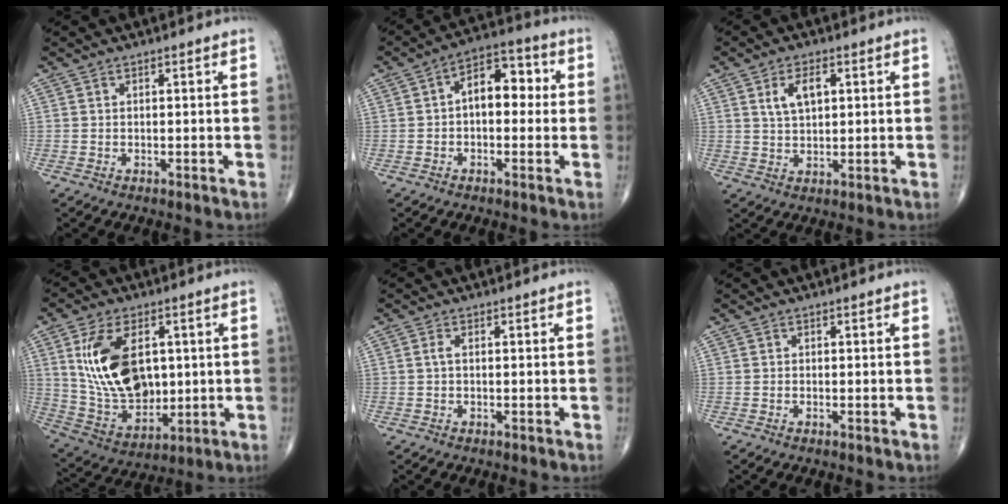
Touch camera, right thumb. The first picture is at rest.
{"total": 9.0, "force": [0.5, 5.4, 7.1], "torque": [-0.080, 0.033, -0.003]}
{"total": 5.7, "force": [1.9, 3.1, 4.4], "torque": [-0.075, -0.002, 0.037]}
{"total": 17.8, "force": [3.6, 11.0, 13.5], "torque": [-0.225, -0.017, 0.082]}
{"total": 1.1, "force": [0.1, 0.4, 1.0], "torque": [-0.024, 0.000, 0.001]}
{"total": 0.0}